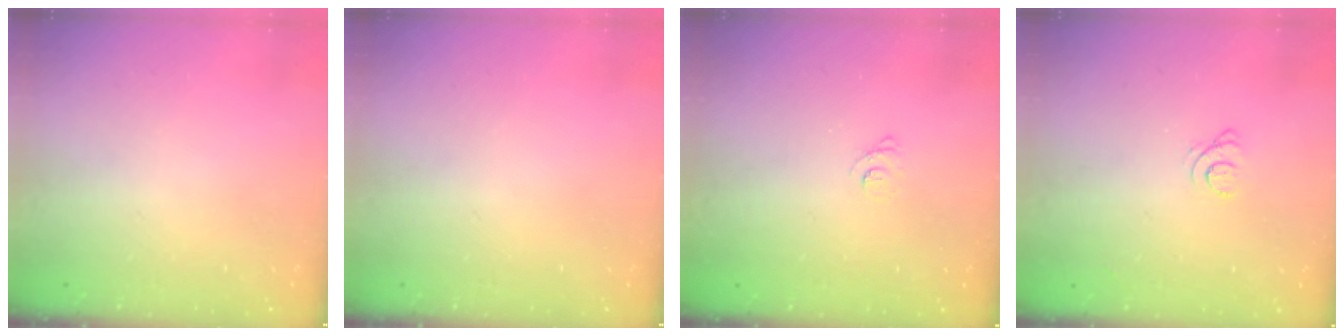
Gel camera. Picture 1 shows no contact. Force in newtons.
{"total": 0.0}
{"total": 2.2, "press": 2.2, "slide": 0.3}
{"total": 4.1, "press": 4.1, "slide": 0.4}